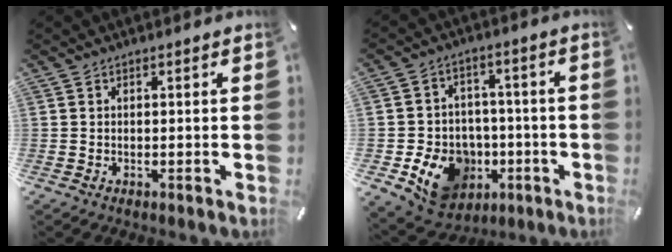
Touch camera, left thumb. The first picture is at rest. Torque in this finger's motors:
{"motor_torque": [0.48, 0.76, 0.84, 0.50, 0.20]}